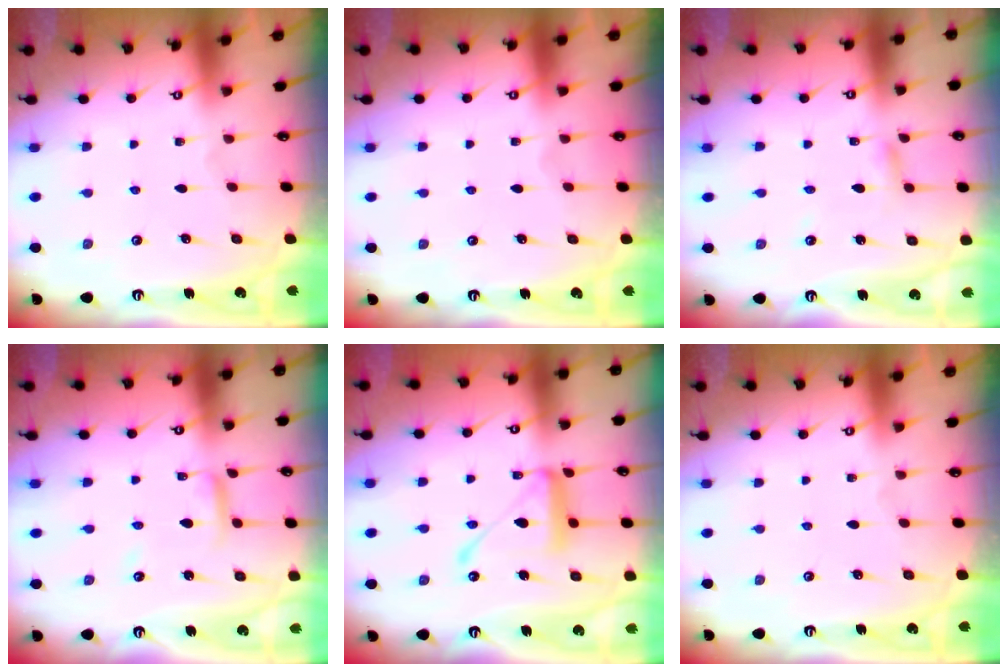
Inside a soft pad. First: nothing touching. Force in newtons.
{"total": 0.0}
{"total": 2.7, "press": 2.7, "slide": 0.1}
{"total": 5.7, "press": 5.7, "slide": 0.5}
{"total": 17.2, "press": 17.1, "slide": 1.5}
{"total": 0.0}